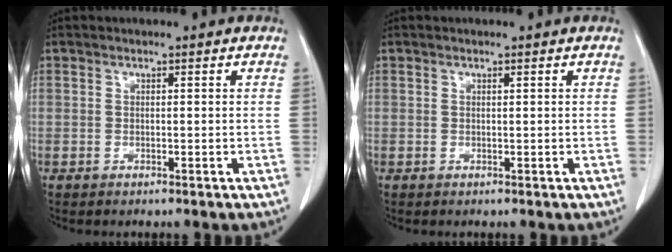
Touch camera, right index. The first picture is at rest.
{"total": 0.0}